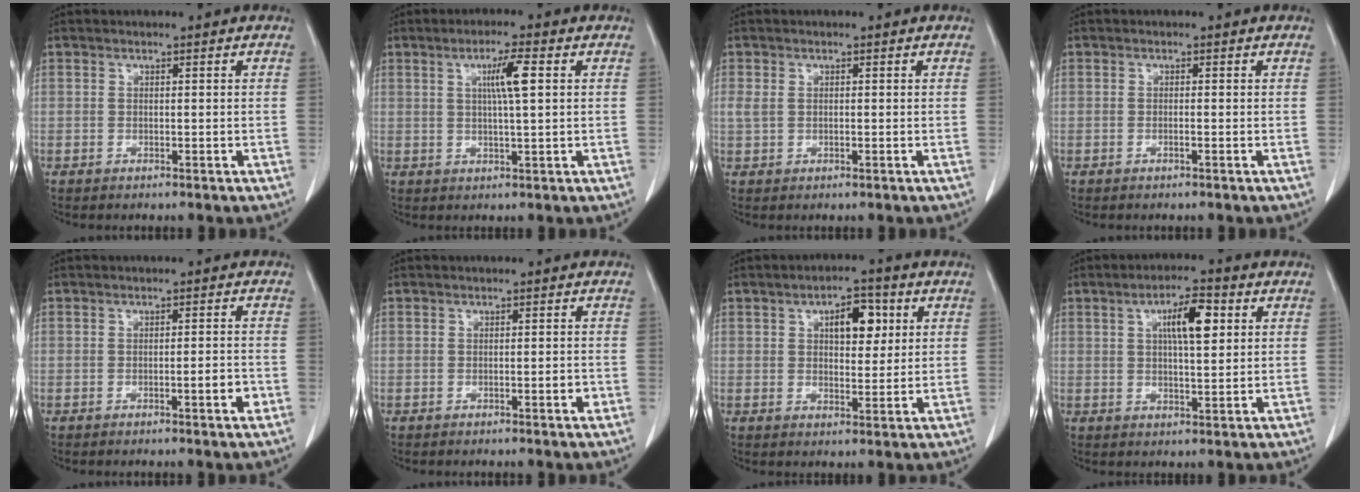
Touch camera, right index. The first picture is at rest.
{"total": 5.0, "force": [1.4, -0.1, 4.8], "torque": [-0.084, 0.000, 0.023]}
{"total": 1.9, "force": [0.2, 1.2, 1.5], "torque": [-0.043, 0.004, 0.007]}
{"total": 0.5, "force": [-0.3, -0.1, 0.4], "torque": [-0.008, 0.001, -0.005]}
{"total": 2.7, "force": [-1.1, 0.3, 2.4], "torque": [-0.033, 0.000, -0.017]}
{"total": 1.4, "force": [-0.6, 0.2, 1.3], "torque": [-0.020, -0.001, -0.008]}
{"total": 6.5, "force": [2.2, 3.0, 5.3], "torque": [-0.079, 0.010, 0.035]}
{"total": 7.1, "force": [2.3, 1.7, 6.5], "torque": [-0.110, 0.008, 0.038]}